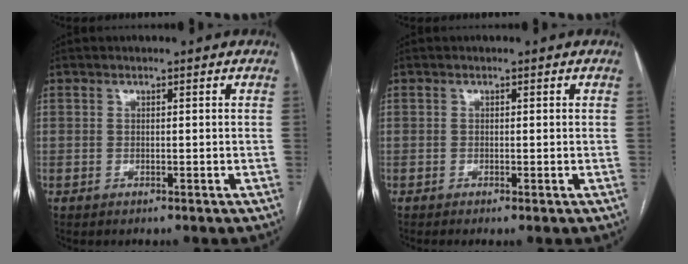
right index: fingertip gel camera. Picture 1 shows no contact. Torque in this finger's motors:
{"motor_torque": [0.29, -0.06, 0.04, 0.01]}